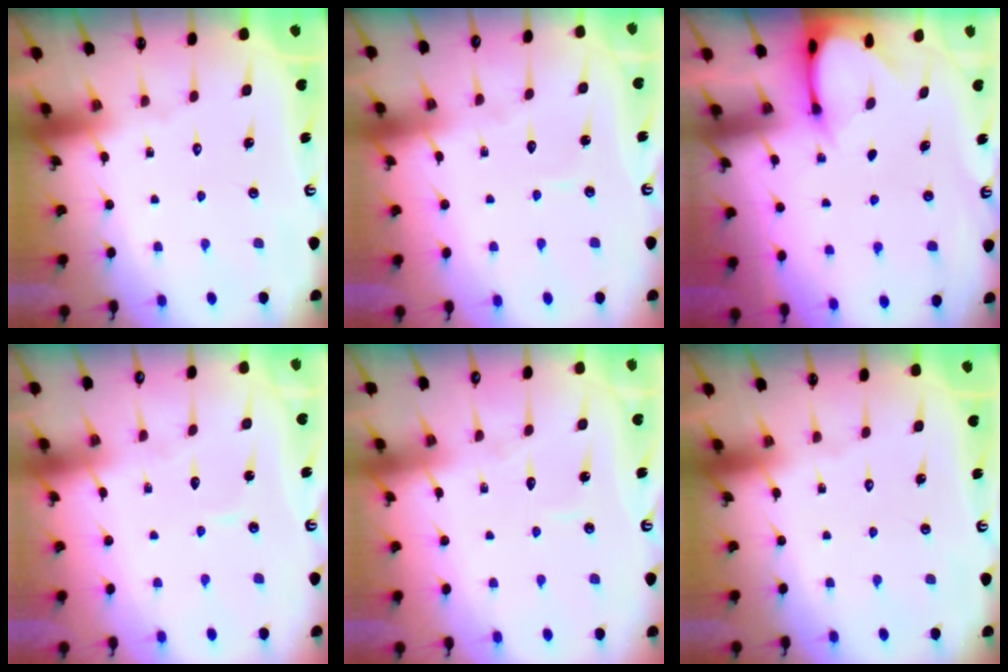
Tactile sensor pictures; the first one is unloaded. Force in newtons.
{"total": 3.8, "press": 3.8, "slide": 0.3}
{"total": 3.0, "press": 3.0, "slide": 0.2}
{"total": 3.9, "press": 3.9, "slide": 0.3}
{"total": 3.0, "press": 3.0, "slide": 0.3}
{"total": 0.0}